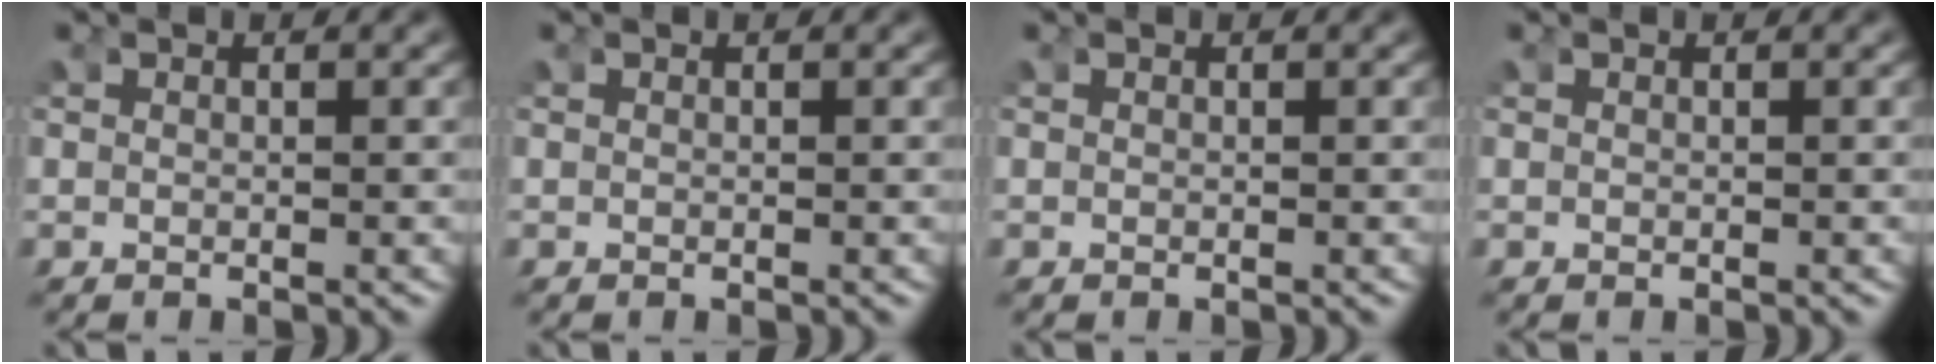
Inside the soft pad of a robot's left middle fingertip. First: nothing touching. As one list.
[{"total": 0.0}, {"total": 0.0}, {"total": 0.0}]